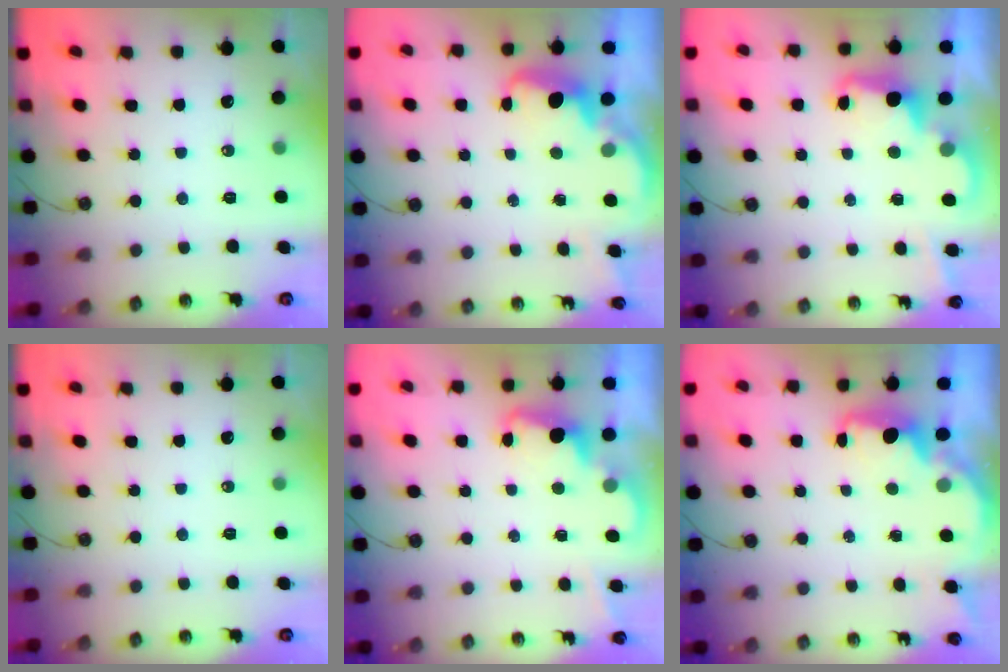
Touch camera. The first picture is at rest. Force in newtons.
{"total": 3.0, "press": 2.9, "slide": 0.6}
{"total": 2.6, "press": 2.5, "slide": 0.6}
{"total": 0.0}
{"total": 2.3, "press": 2.2, "slide": 0.5}
{"total": 2.5, "press": 2.4, "slide": 0.8}